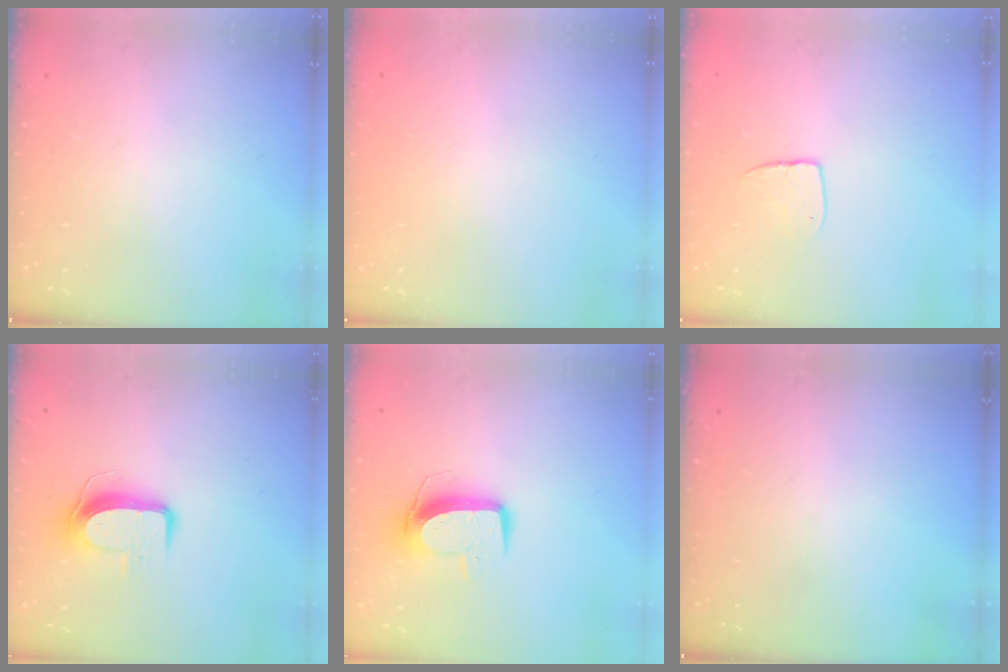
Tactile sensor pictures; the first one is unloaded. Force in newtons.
{"total": 0.0}
{"total": 6.1, "press": 6.1, "slide": 0.4}
{"total": 10.0, "press": 10.0, "slide": 1.0}
{"total": 10.3, "press": 10.3, "slide": 0.7}
{"total": 0.0}